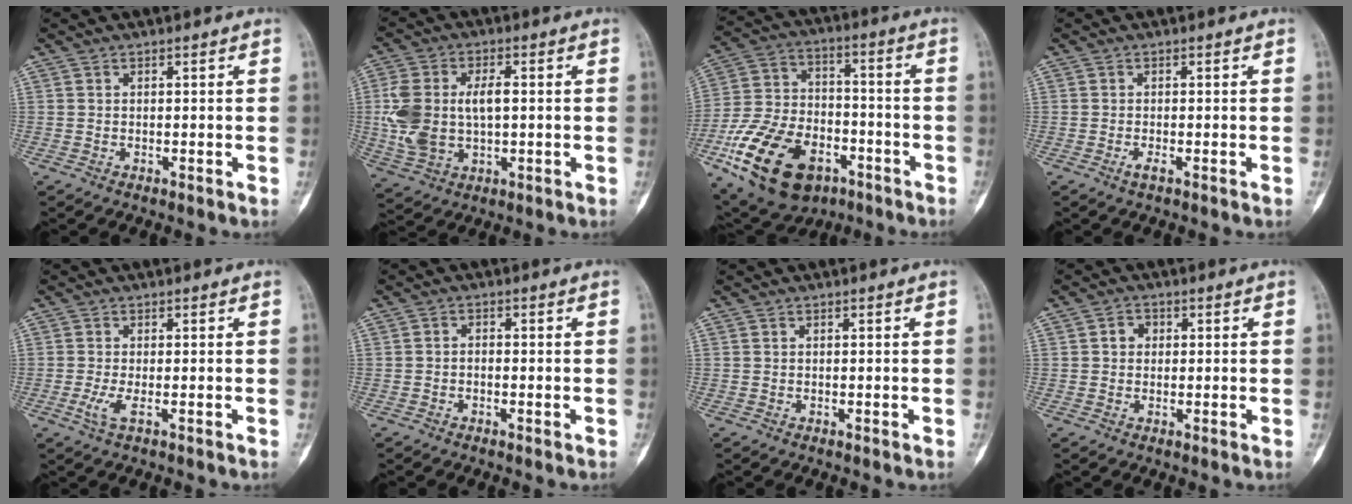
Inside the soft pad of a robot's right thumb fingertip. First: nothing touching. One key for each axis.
{"total": 12.4, "fx": 0.2, "fy": 7.0, "fz": 10.2, "tx": -0.215, "ty": 0.012, "tz": 0.012}
{"total": 22.2, "fx": -9.9, "fy": 13.8, "fz": 14.3, "tx": -0.265, "ty": 0.046, "tz": -0.161}
{"total": 1.1, "fx": -0.6, "fy": 0.2, "fz": 0.9, "tx": -0.021, "ty": -0.002, "tz": -0.013}
{"total": 2.4, "fx": -0.7, "fy": 0.5, "fz": 2.2, "tx": -0.064, "ty": -0.009, "tz": -0.016}
{"total": 1.2, "fx": -0.5, "fy": 0.9, "fz": 0.6, "tx": -0.003, "ty": 0.005, "tz": -0.013}
{"total": 0.0}
{"total": 2.4, "fx": 0.4, "fy": 2.1, "fz": 1.0, "tx": -0.002, "ty": 0.005, "tz": 0.002}